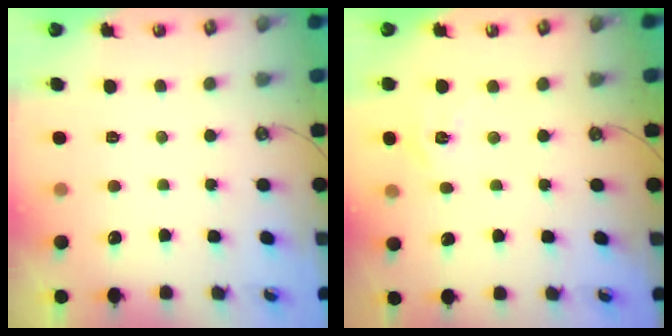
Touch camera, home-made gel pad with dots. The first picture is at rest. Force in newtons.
{"total": 5.8, "press": 5.8, "slide": 0.2}